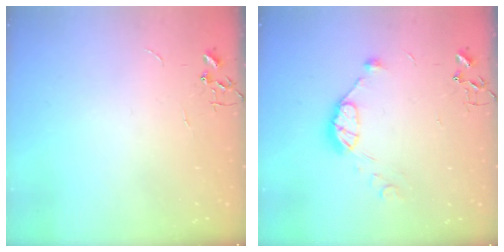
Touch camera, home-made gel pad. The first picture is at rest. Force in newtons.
{"total": 9.0, "press": 9.0, "slide": 0.3}